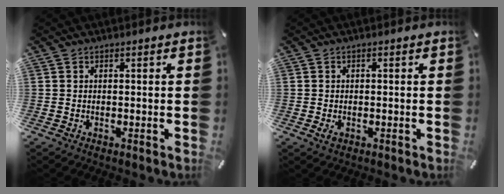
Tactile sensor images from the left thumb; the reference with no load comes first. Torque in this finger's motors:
{"motor_torque": [0.15, 0.93, 0.13, -0.15, 0.10]}